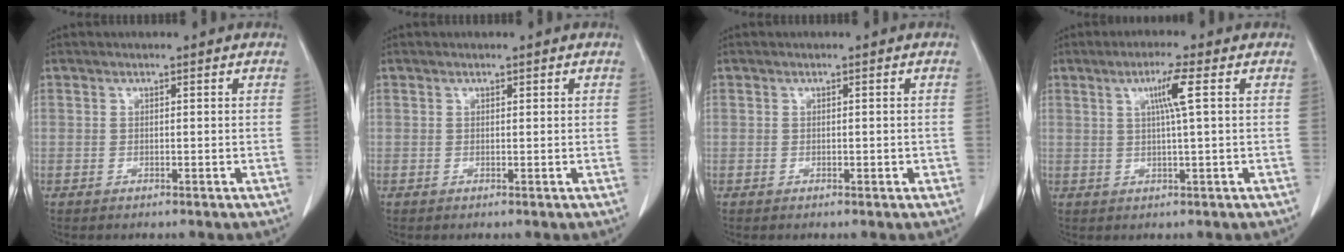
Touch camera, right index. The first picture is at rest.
{"total": 0.0}
{"total": 0.8, "force": [-0.1, 0.5, 0.6], "torque": [-0.003, 0.004, 0.002]}
{"total": 4.5, "force": [1.3, -0.8, 4.2], "torque": [-0.079, 0.001, 0.023]}